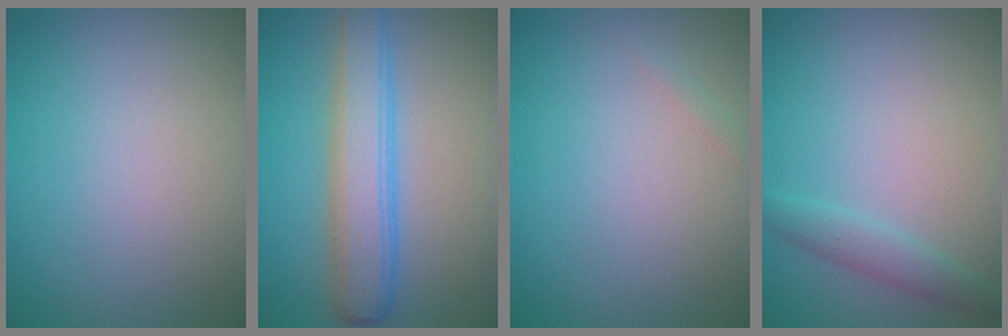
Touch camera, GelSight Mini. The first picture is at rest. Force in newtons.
{"total": 5.2, "press": 5.2, "slide": 0.1}
{"total": 0.6, "press": 0.6, "slide": 0.0}
{"total": 1.8, "press": 1.8, "slide": 0.2}